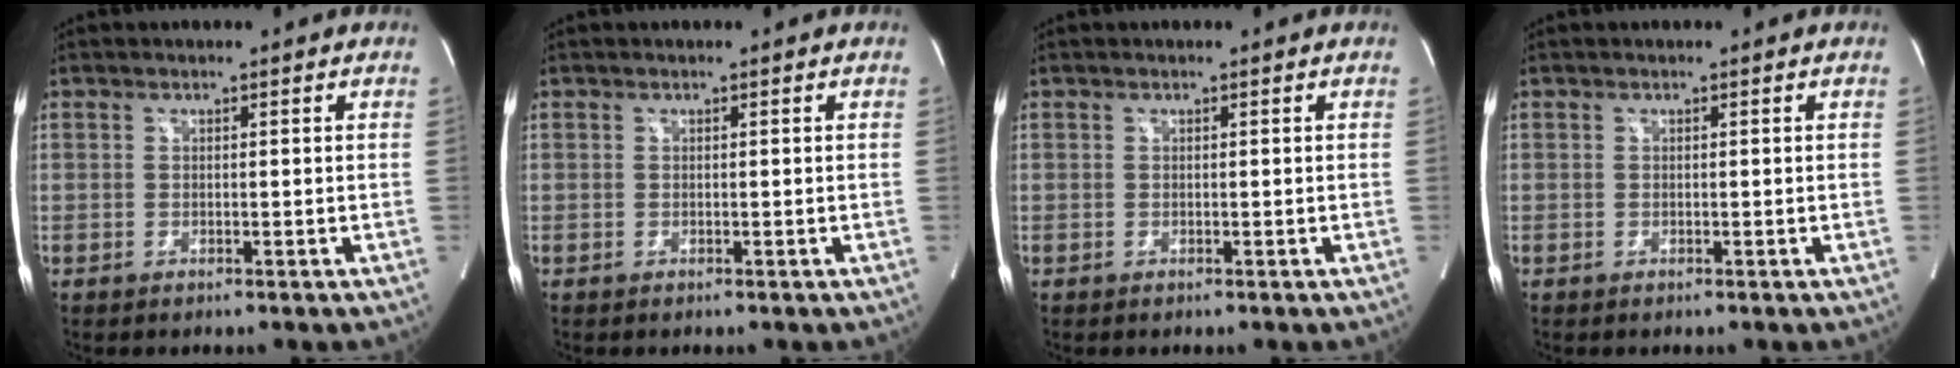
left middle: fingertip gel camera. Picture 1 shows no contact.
{"total": 0.0}
{"total": 0.0}
{"total": 0.0}